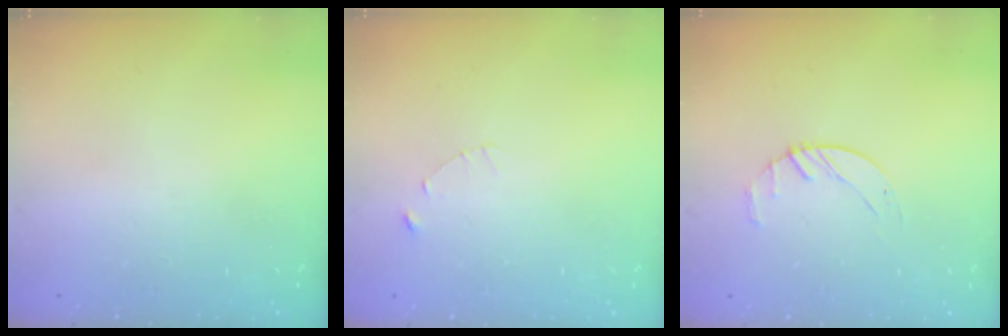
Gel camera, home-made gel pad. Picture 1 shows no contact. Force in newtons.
{"total": 1.0, "press": 1.0, "slide": 0.2}
{"total": 2.5, "press": 2.5, "slide": 0.4}